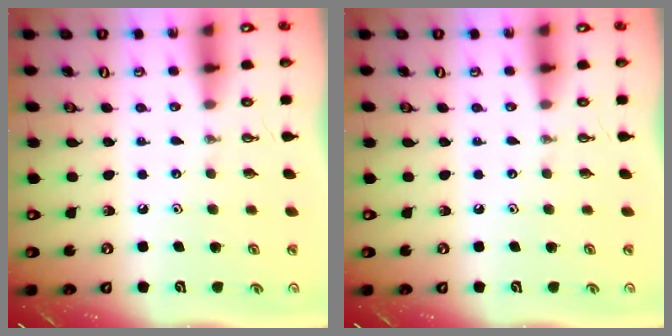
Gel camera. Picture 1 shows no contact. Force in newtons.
{"total": 0.0}